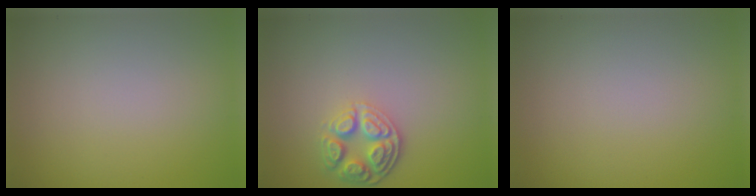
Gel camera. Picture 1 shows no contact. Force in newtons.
{"total": 3.9, "press": 3.1, "slide": 2.4}
{"total": 0.0}